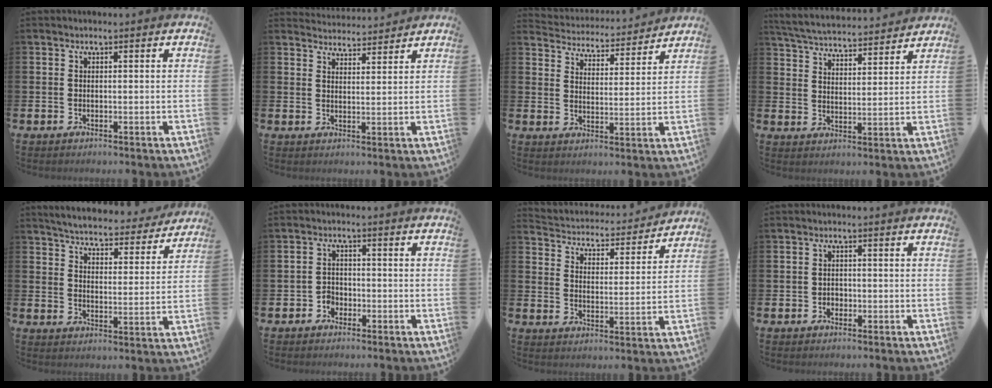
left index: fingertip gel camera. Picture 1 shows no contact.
{"total": 3.6, "force": [3.6, 0.4, -0.3], "torque": [0.004, -0.024, 0.065]}
{"total": 4.3, "force": [4.2, 0.8, -0.2], "torque": [-0.010, -0.044, 0.068]}
{"total": 5.3, "force": [5.2, 0.5, 0.7], "torque": [-0.034, -0.040, 0.089]}
{"total": 5.1, "force": [5.0, 0.6, 1.0], "torque": [-0.033, -0.041, 0.081]}
{"total": 2.2, "force": [-1.5, 1.6, 0.3], "torque": [-0.011, 0.006, -0.033]}
{"total": 4.2, "force": [4.0, 1.1, 0.3], "torque": [-0.030, -0.040, 0.062]}
{"total": 1.2, "force": [-0.5, 1.0, 0.2], "torque": [-0.006, 0.005, -0.012]}